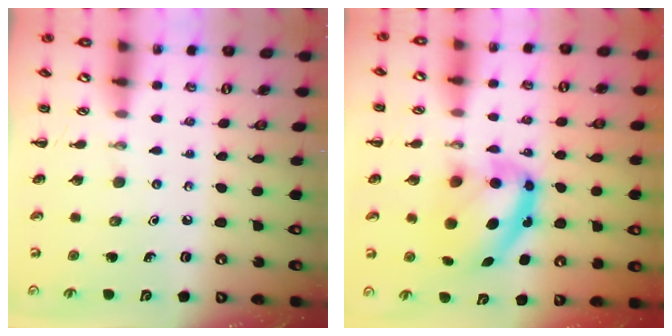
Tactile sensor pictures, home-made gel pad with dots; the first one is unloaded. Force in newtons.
{"total": 11.8, "press": 11.4, "slide": 2.9}